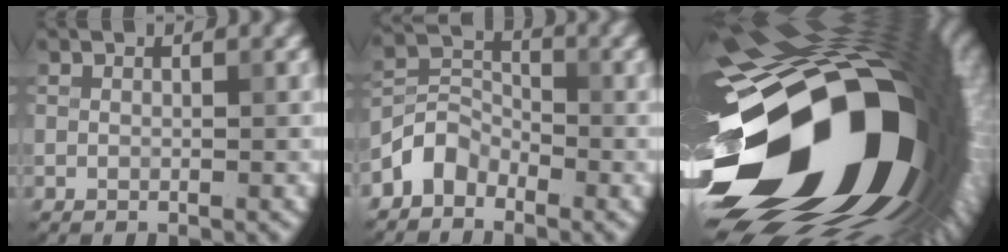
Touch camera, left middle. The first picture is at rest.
{"total": 3.1, "force": [-2.3, 1.9, 0.9], "torque": [-0.013, 0.013, -0.056]}
{"total": 22.2, "force": [-6.4, 13.0, 16.8], "torque": [-0.278, -0.043, -0.100]}